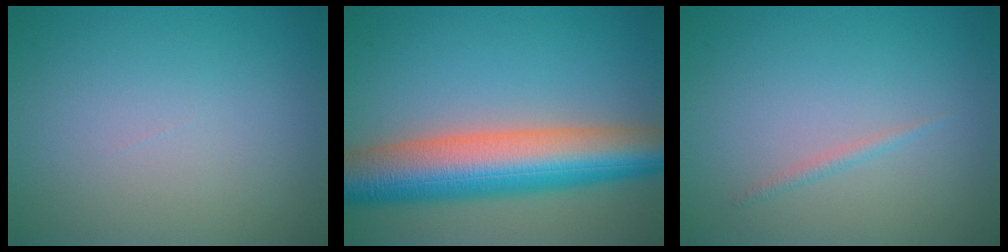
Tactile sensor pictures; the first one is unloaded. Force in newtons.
{"total": 10.8, "press": 10.8, "slide": 0.4}
{"total": 0.7, "press": 0.7, "slide": 0.1}